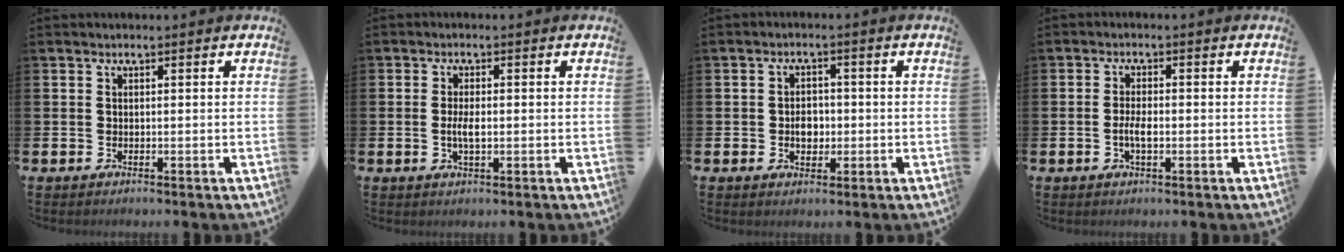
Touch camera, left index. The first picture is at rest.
{"total": 2.7, "force": [-0.2, 1.1, 2.5], "torque": [-0.048, 0.001, -0.004]}
{"total": 2.9, "force": [-0.4, 2.3, 1.8], "torque": [-0.014, -0.004, -0.015]}
{"total": 2.5, "force": [-0.6, 1.0, 2.2], "torque": [-0.042, 0.002, -0.012]}